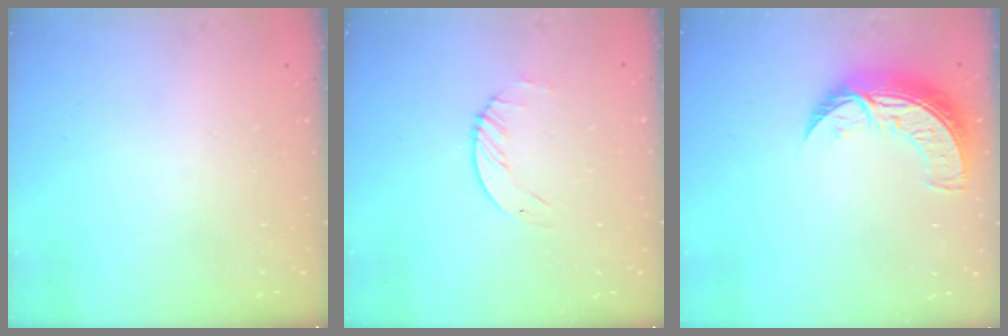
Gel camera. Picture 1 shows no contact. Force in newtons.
{"total": 1.7, "press": 1.7, "slide": 0.2}
{"total": 11.0, "press": 10.9, "slide": 0.8}